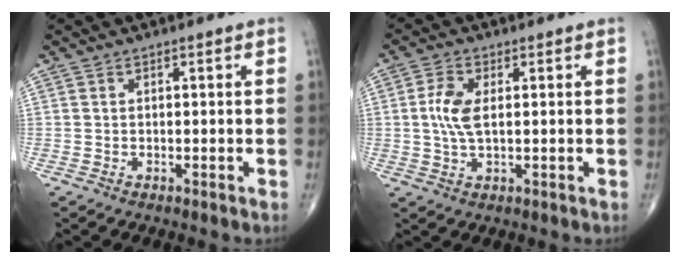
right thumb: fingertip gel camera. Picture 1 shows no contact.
{"total": 5.8, "force": [0.6, 2.8, 5.0], "torque": [-0.116, 0.001, 0.010]}